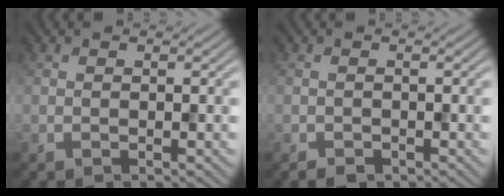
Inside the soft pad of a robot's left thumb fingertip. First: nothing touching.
{"total": 0.9, "force": [-0.7, 0.4, 0.2], "torque": [-0.003, -0.004, -0.014]}